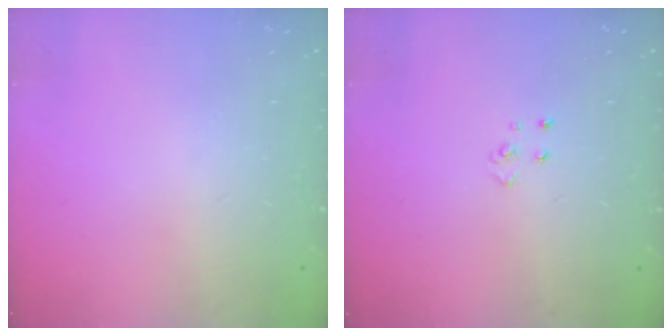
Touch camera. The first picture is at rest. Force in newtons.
{"total": 2.6, "press": 2.6, "slide": 0.3}